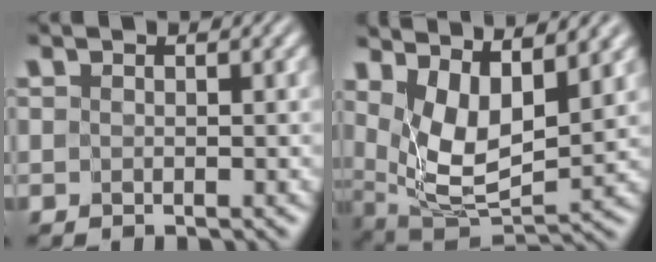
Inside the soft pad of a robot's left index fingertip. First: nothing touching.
{"total": 7.1, "force": [3.3, 2.6, 5.7], "torque": [-0.117, -0.007, 0.068]}